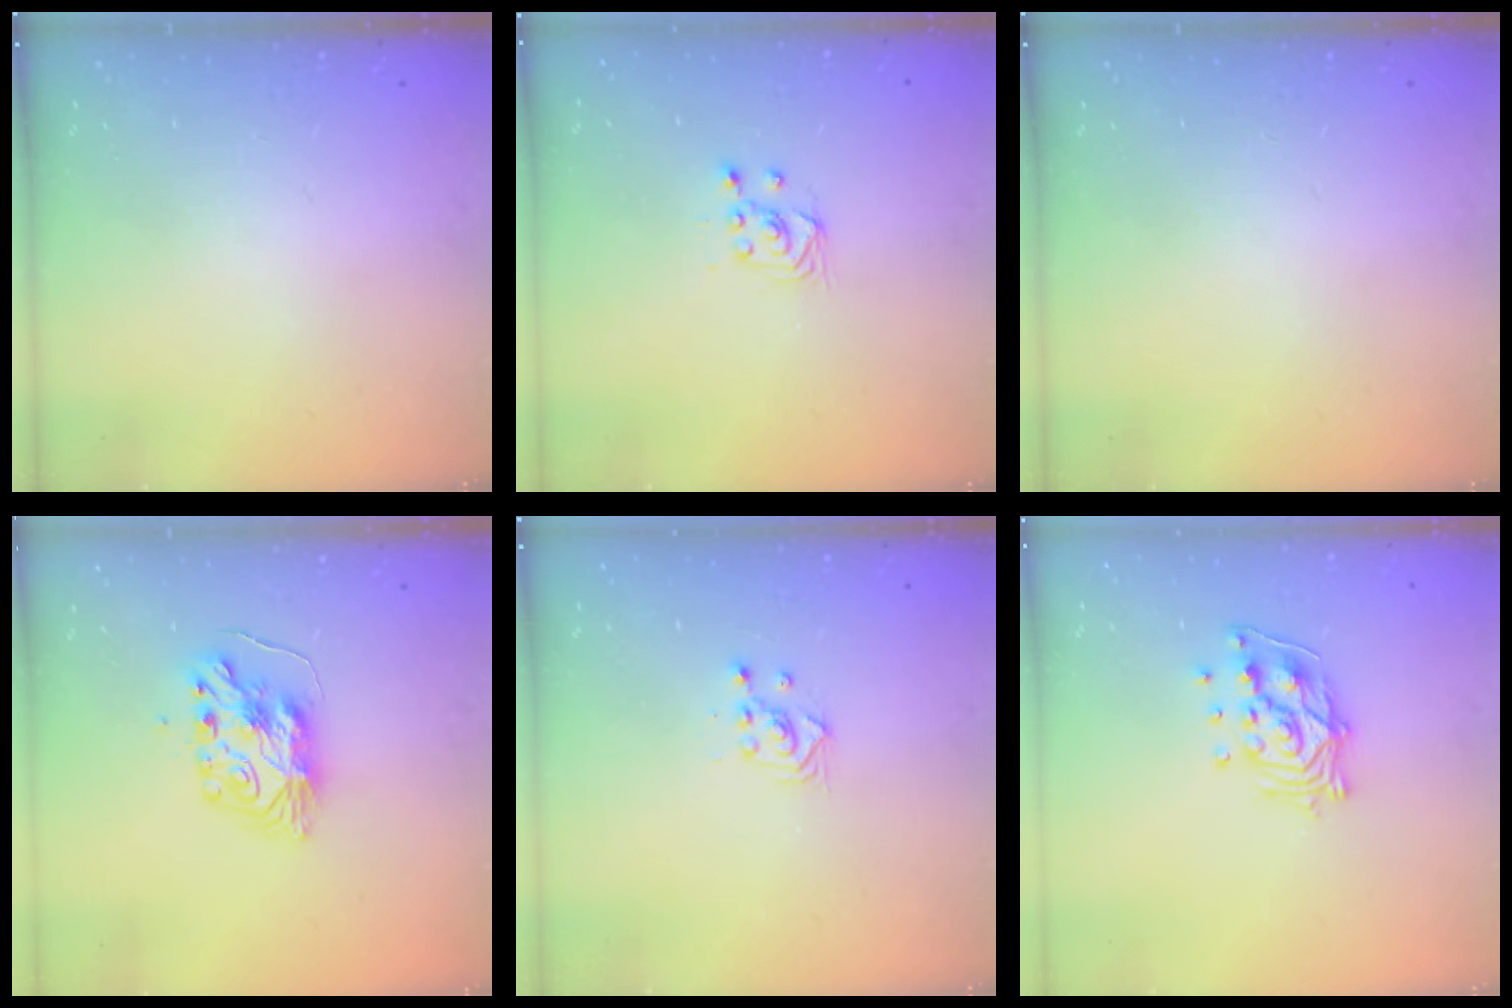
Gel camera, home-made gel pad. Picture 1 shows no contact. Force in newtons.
{"total": 2.9, "press": 2.7, "slide": 1.0}
{"total": 0.0}
{"total": 9.1, "press": 9.0, "slide": 0.9}
{"total": 2.3, "press": 2.3, "slide": 0.3}
{"total": 11.7, "press": 11.6, "slide": 1.3}